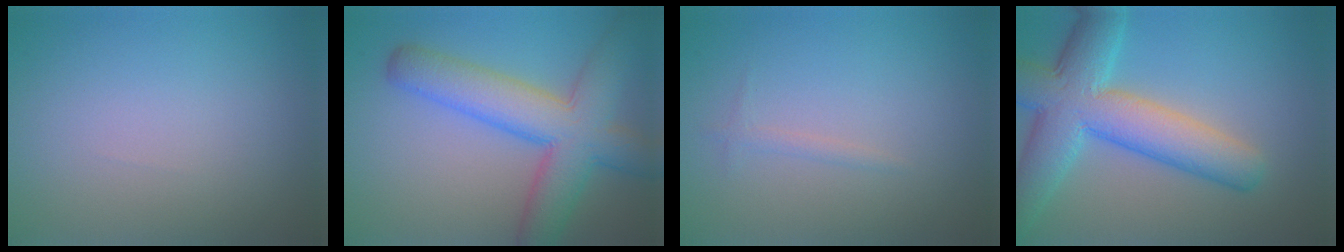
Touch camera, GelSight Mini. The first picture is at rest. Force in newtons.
{"total": 8.4, "press": 8.4, "slide": 0.4}
{"total": 0.7, "press": 0.7, "slide": 0.1}
{"total": 8.9, "press": 8.9, "slide": 0.0}